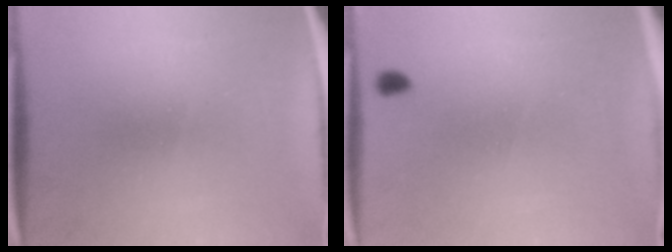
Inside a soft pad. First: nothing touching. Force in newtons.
{"total": 0.7}